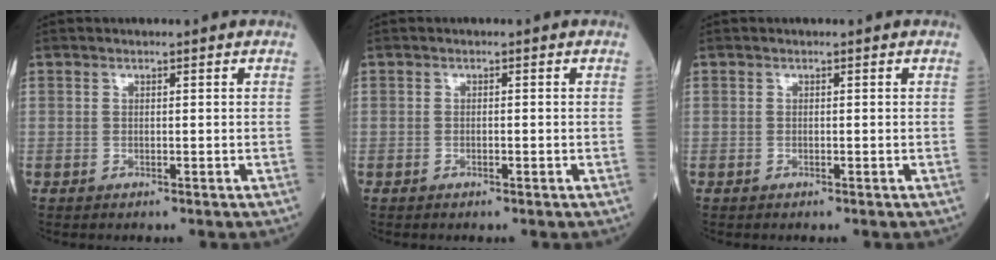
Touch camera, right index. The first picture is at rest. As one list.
[{"total": 0.5, "force": [-0.2, 0.1, 0.5], "torque": [-0.012, -0.001, -0.001]}, {"total": 0.0}]